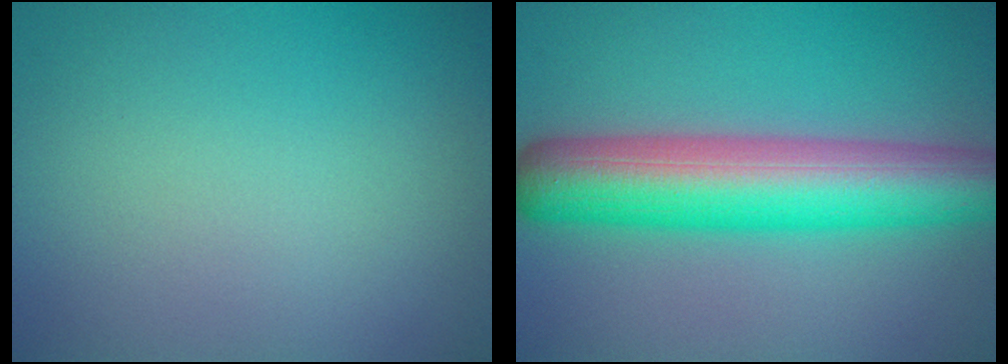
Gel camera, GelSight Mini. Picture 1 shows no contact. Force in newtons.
{"total": 10.1, "press": 10.1, "slide": 0.3}